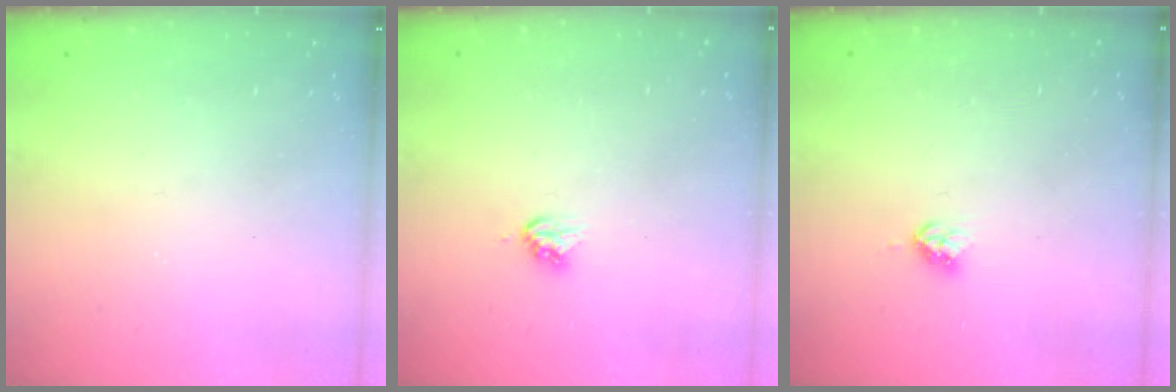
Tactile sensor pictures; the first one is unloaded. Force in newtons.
{"total": 3.7, "press": 3.7, "slide": 0.5}
{"total": 3.2, "press": 3.2, "slide": 0.5}